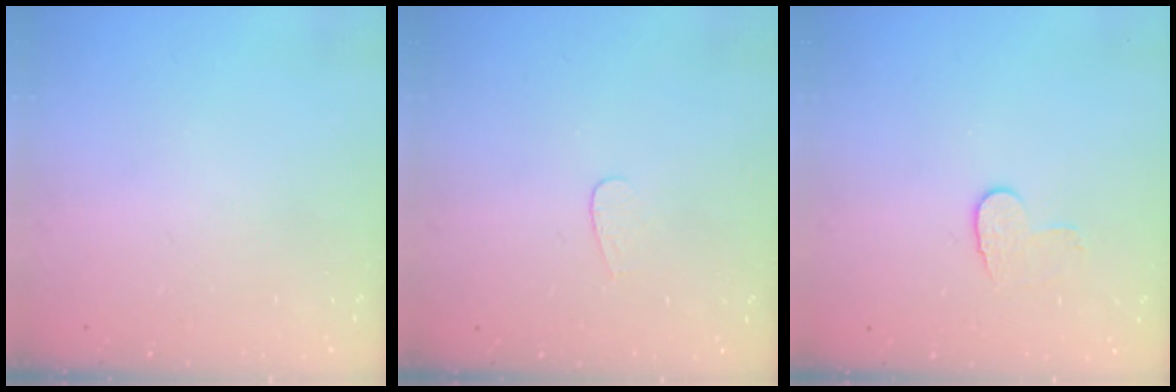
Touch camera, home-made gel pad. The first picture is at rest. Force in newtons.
{"total": 3.5, "press": 3.5, "slide": 0.3}
{"total": 6.1, "press": 6.1, "slide": 0.5}